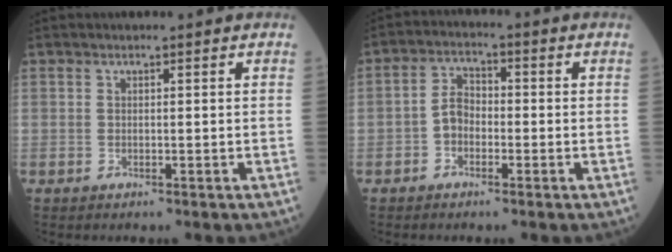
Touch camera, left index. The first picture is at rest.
{"total": 3.8, "force": [-1.2, 2.6, 2.6], "torque": [-0.051, 0.012, -0.031]}